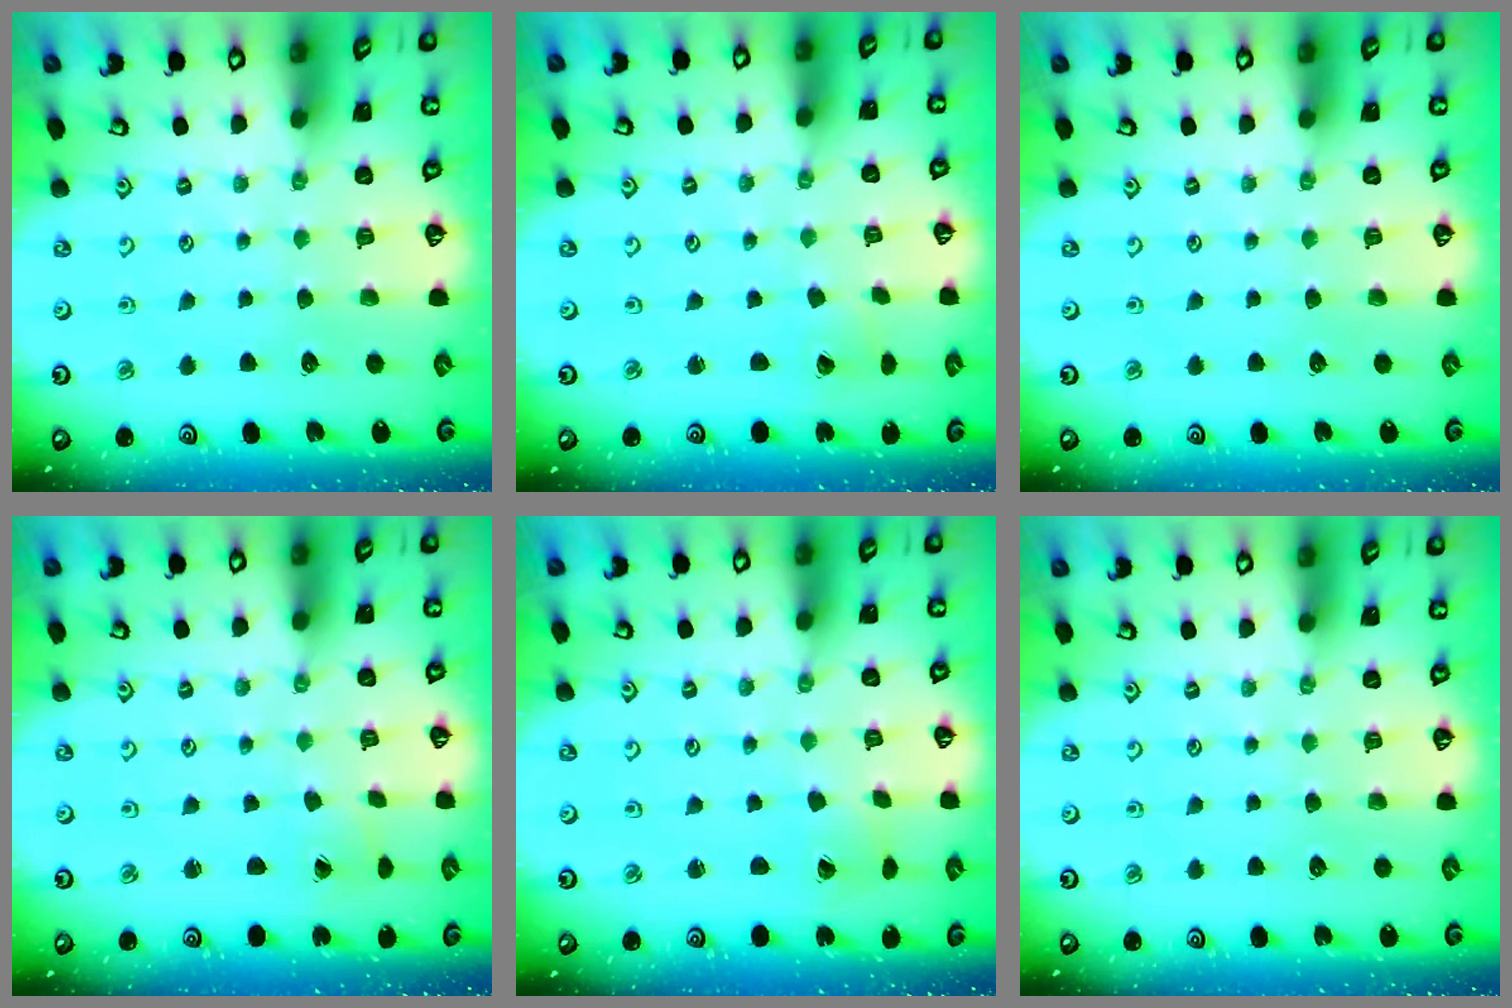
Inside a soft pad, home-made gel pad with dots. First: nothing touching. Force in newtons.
{"total": 1.8, "press": 1.7, "slide": 0.1}
{"total": 0.0}
{"total": 0.0}
{"total": 1.0, "press": 1.0, "slide": 0.1}
{"total": 0.0}